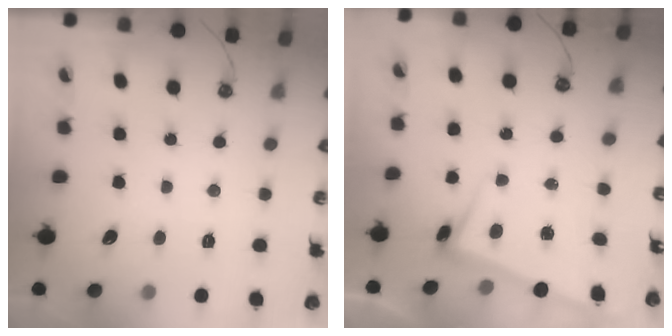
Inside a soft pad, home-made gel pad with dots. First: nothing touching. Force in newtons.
{"total": 2.6, "press": 2.4, "slide": 1.1}